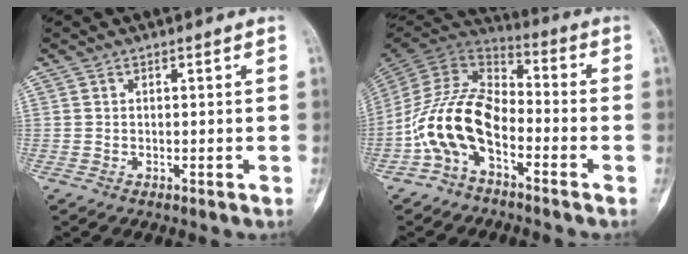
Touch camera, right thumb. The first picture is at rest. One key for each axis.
{"total": 14.1, "fx": -5.4, "fy": 8.2, "fz": 10.1, "tx": -0.192, "ty": 0.065, "tz": -0.116}